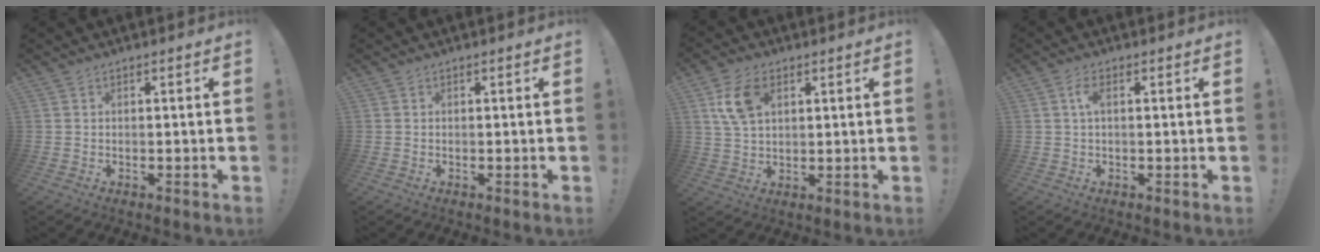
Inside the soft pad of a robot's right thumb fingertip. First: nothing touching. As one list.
[{"total": 0.0}, {"total": 9.8, "force": [3.9, 5.8, 6.9], "torque": [-0.140, 0.005, 0.074]}, {"total": 3.0, "force": [0.7, 1.0, 2.7], "torque": [-0.046, 0.001, 0.008]}]